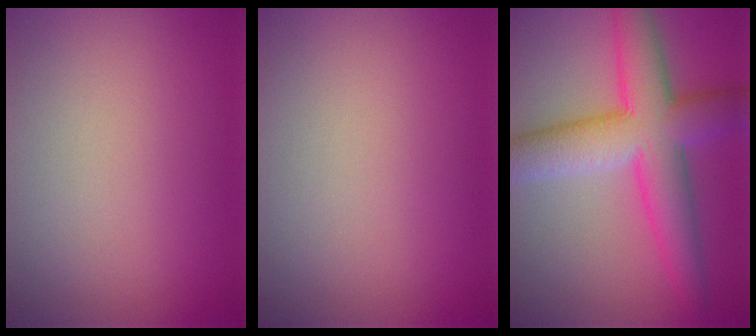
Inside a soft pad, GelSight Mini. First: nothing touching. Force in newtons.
{"total": 0.0}
{"total": 8.8, "press": 8.8, "slide": 0.1}